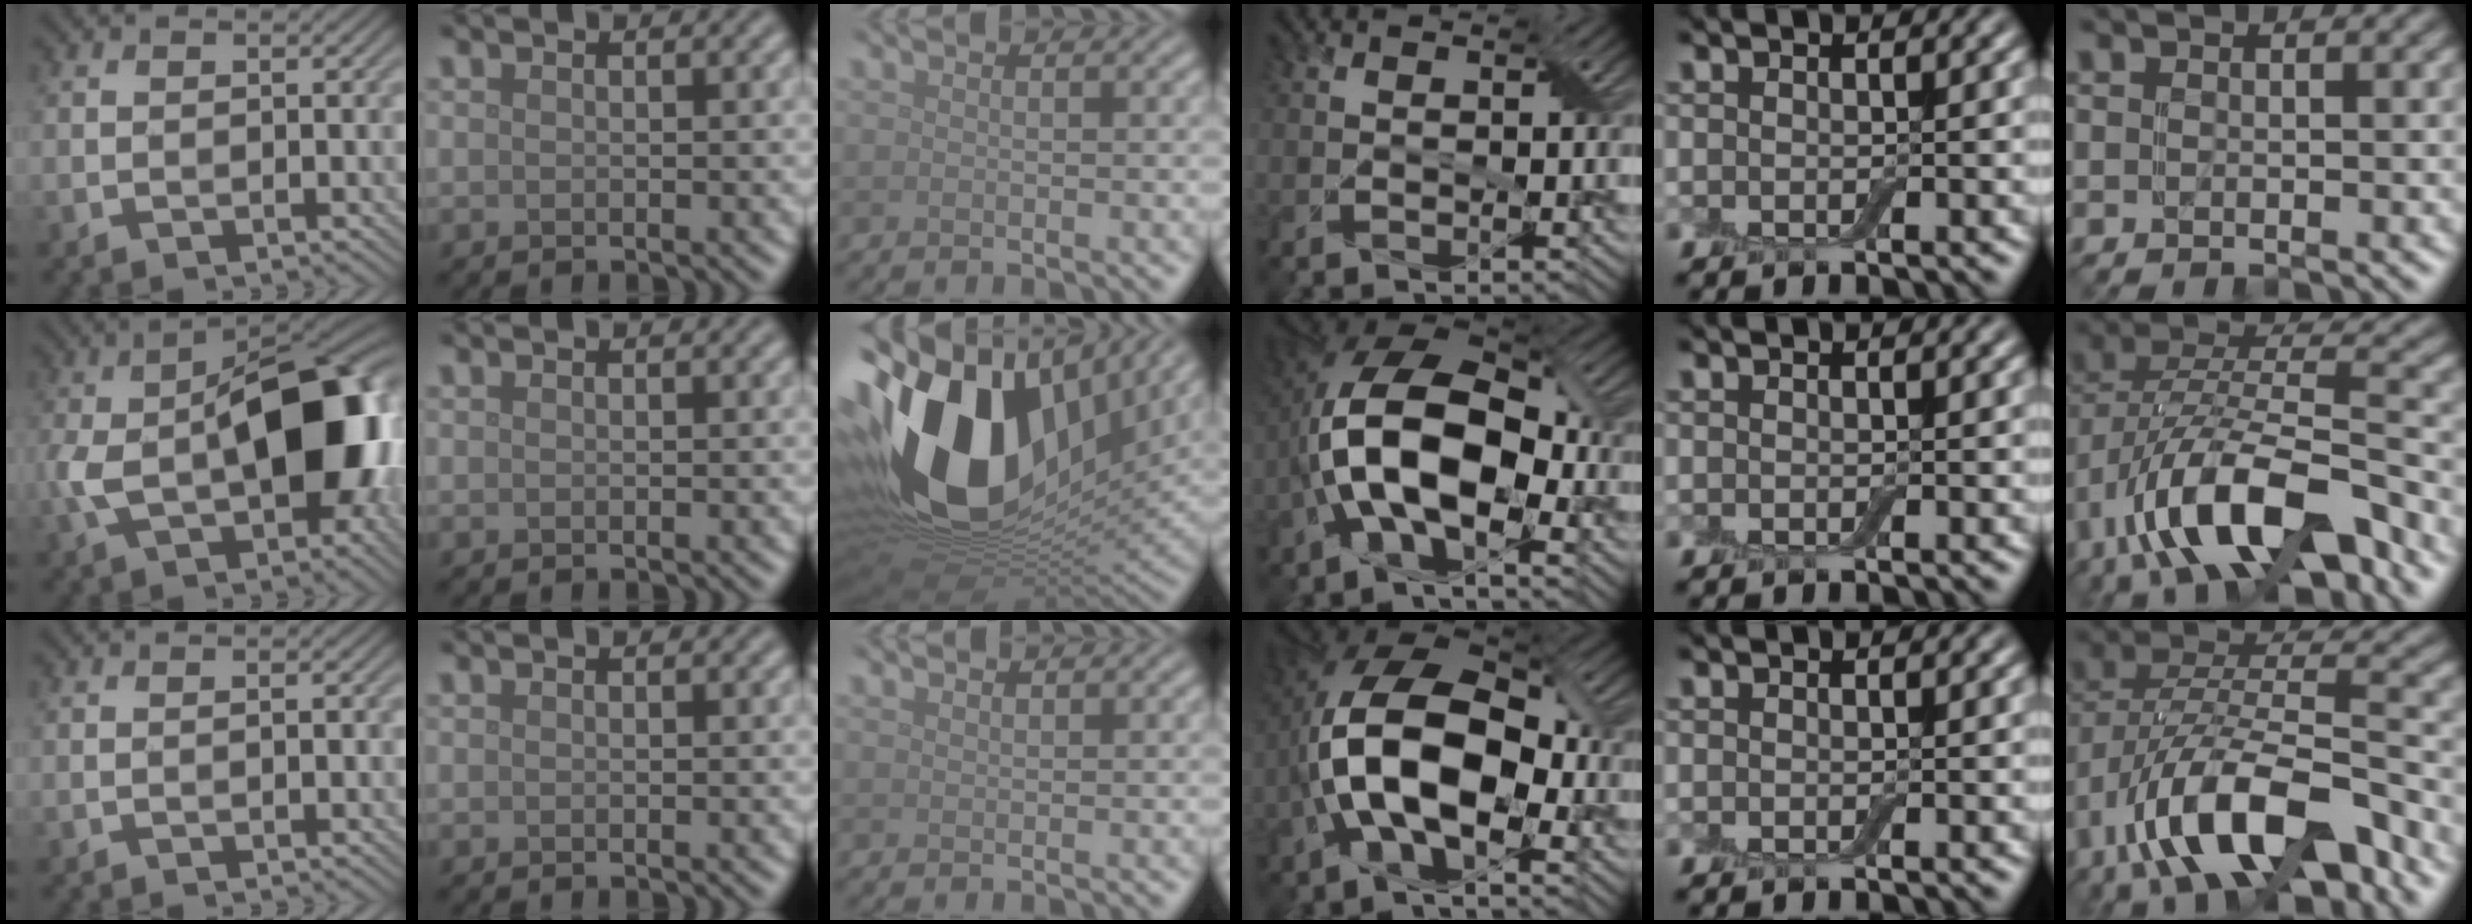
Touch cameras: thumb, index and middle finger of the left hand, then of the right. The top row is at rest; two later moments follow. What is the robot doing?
{"motion": "extract", "object": "airpods case & airpods"}